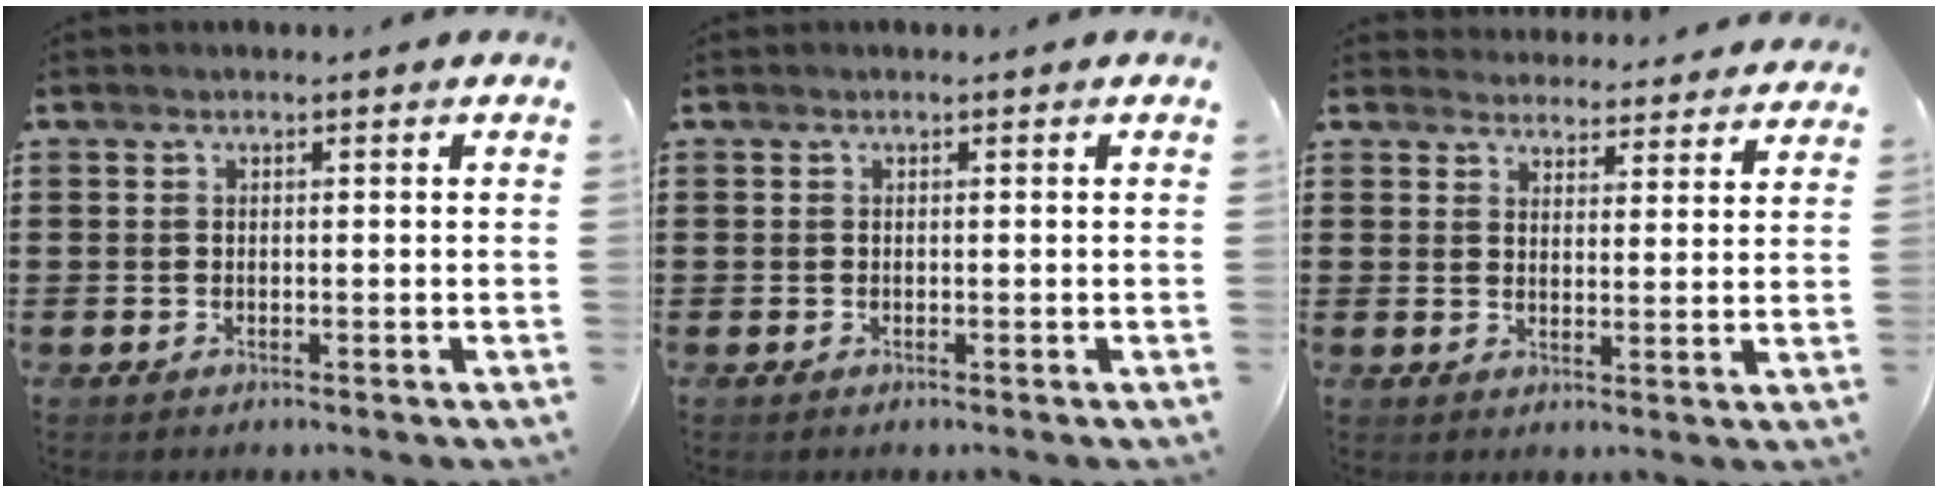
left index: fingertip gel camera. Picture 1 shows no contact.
{"total": 0.0}
{"total": 4.0, "force": [4.0, 0.3, 0.0], "torque": [-0.007, -0.023, 0.070]}